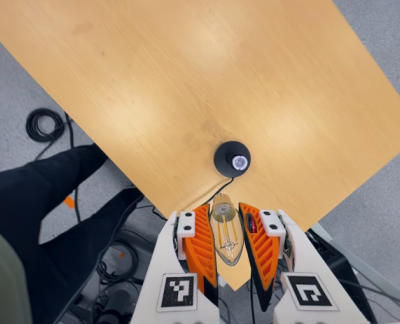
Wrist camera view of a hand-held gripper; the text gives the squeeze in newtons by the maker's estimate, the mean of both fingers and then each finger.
{"total": 19.3, "left": 20.3, "right": 18.3}